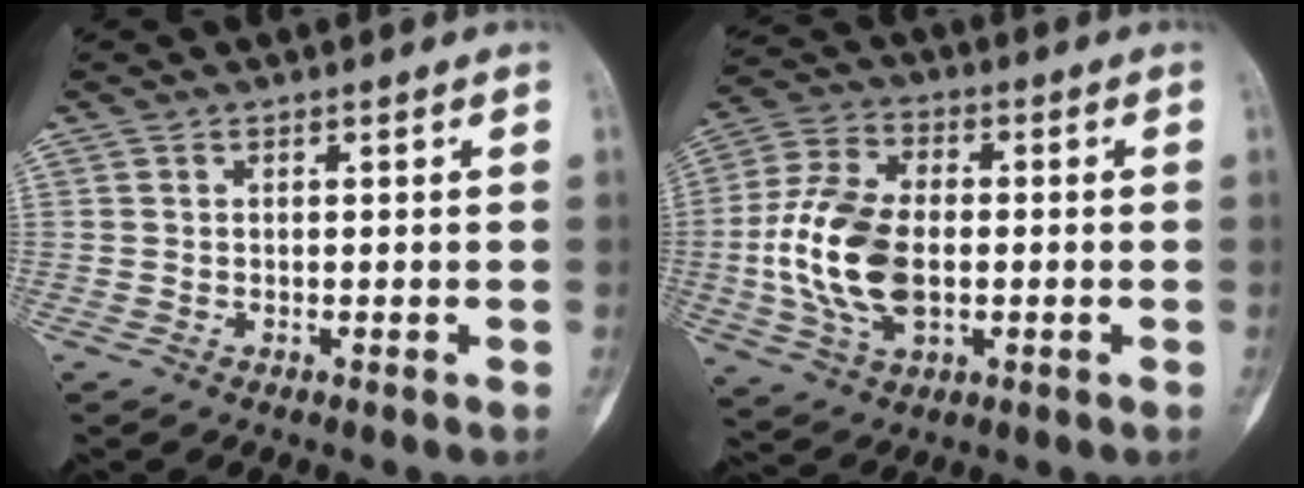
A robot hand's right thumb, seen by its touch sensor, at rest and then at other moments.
{"total": 15.7, "force": [-1.5, 9.4, 12.5], "torque": [-0.246, 0.012, -0.025]}